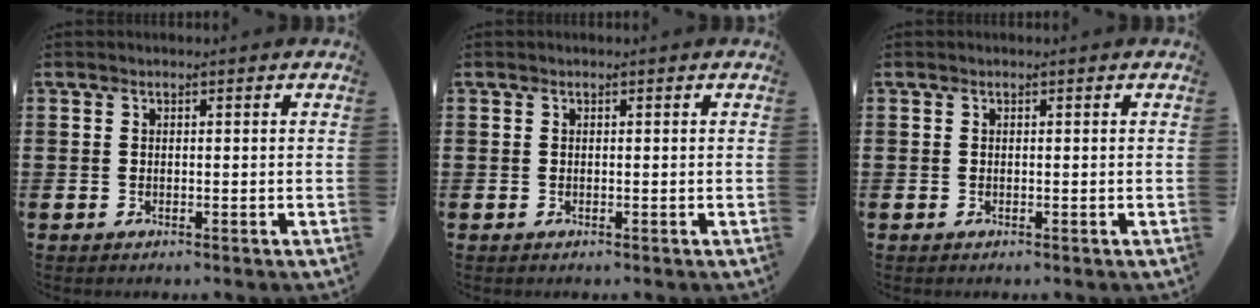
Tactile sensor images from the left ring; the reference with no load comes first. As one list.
[{"total": 0.0}, {"total": 0.0}]